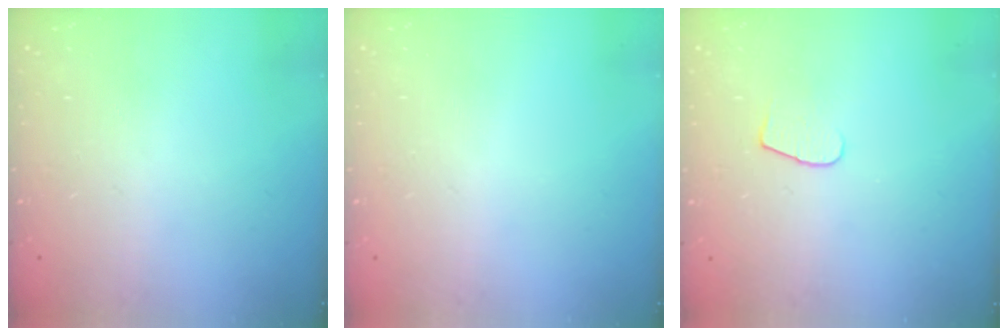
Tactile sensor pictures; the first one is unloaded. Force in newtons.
{"total": 0.0}
{"total": 5.9, "press": 5.9, "slide": 0.6}